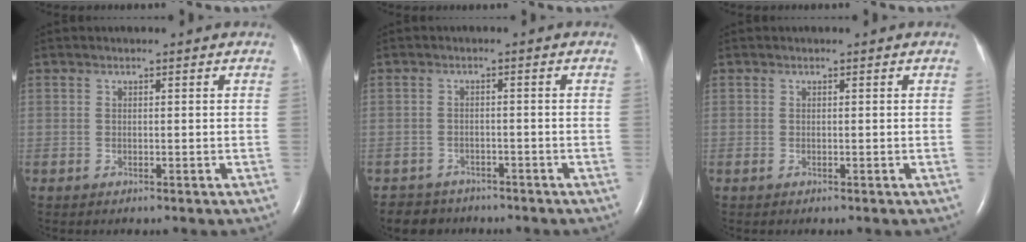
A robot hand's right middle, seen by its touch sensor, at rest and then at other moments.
{"total": 4.4, "force": [-3.6, 2.5, -0.3], "torque": [0.003, 0.004, -0.055]}
{"total": 0.0}